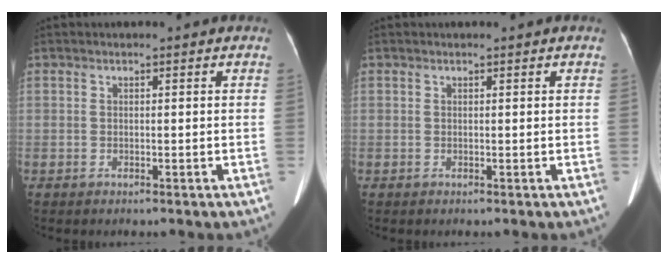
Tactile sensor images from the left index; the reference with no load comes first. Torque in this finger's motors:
{"motor_torque": [-0.07, -0.25, -0.01, 0.01]}